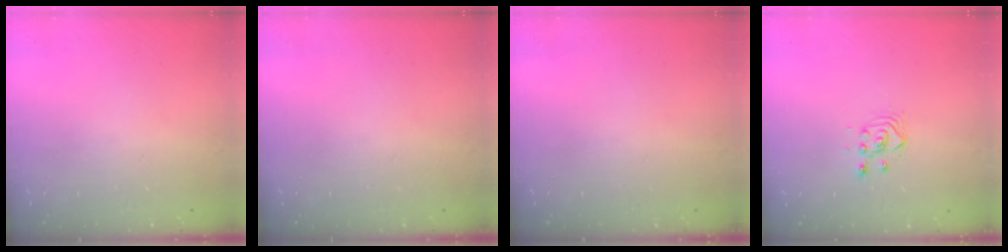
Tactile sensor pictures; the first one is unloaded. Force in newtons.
{"total": 0.0}
{"total": 0.0}
{"total": 3.3, "press": 3.2, "slide": 0.4}